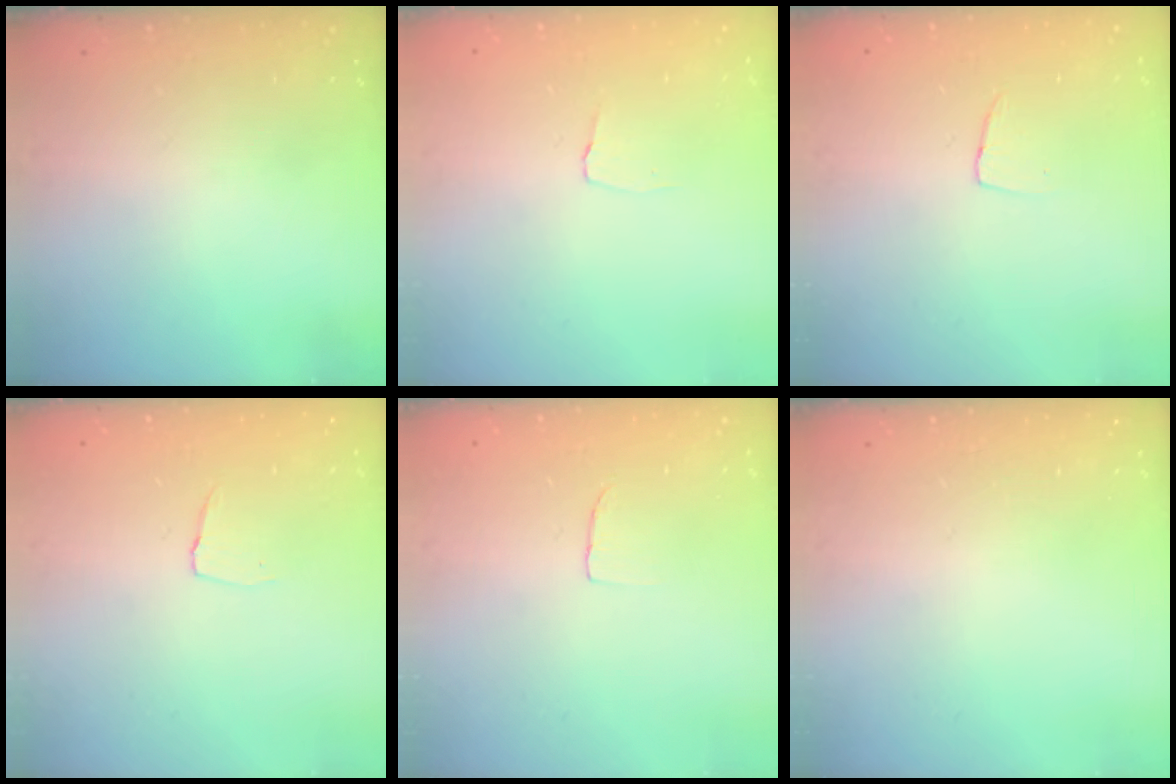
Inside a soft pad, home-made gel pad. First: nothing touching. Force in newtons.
{"total": 2.9, "press": 2.8, "slide": 0.3}
{"total": 4.5, "press": 4.4, "slide": 0.3}
{"total": 3.6, "press": 3.6, "slide": 0.3}
{"total": 2.7, "press": 2.7, "slide": 0.2}
{"total": 0.0}